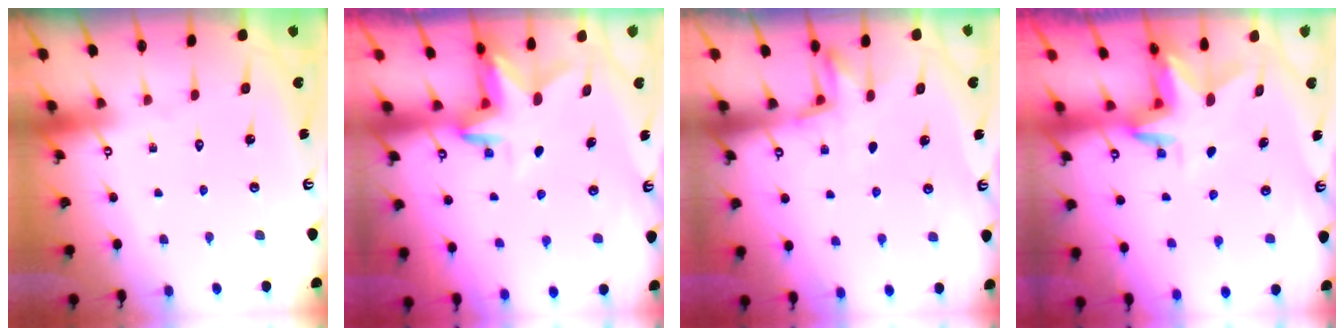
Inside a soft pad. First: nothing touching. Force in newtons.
{"total": 3.0, "press": 3.0, "slide": 0.3}
{"total": 6.1, "press": 6.0, "slide": 1.2}
{"total": 3.0, "press": 3.0, "slide": 0.3}